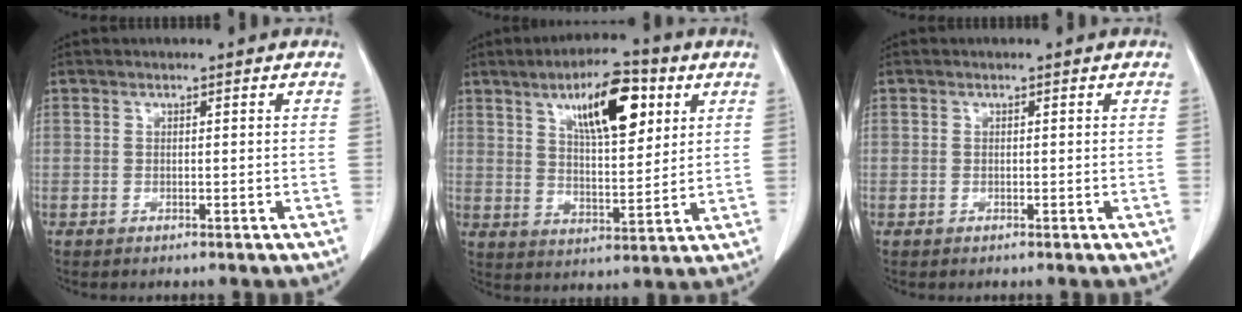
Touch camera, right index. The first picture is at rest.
{"total": 12.2, "force": [5.7, 3.6, 10.2], "torque": [-0.167, 0.009, 0.095]}
{"total": 0.0}